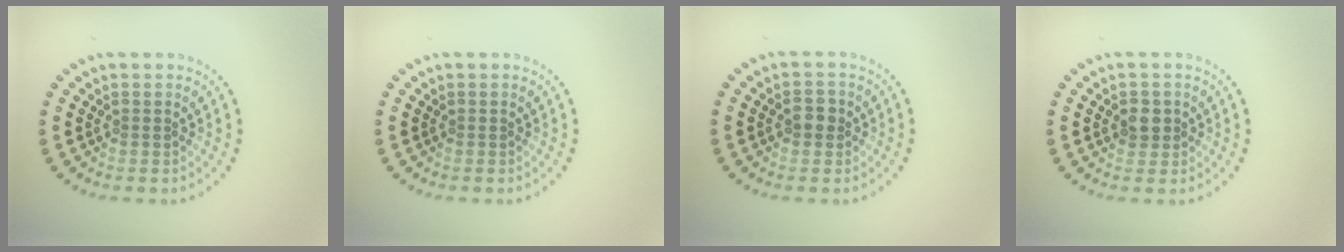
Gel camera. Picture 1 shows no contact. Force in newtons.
{"total": 0.0}
{"total": 1.7, "press": 1.7, "slide": 0.3}
{"total": 1.7, "press": 1.6, "slide": 0.5}